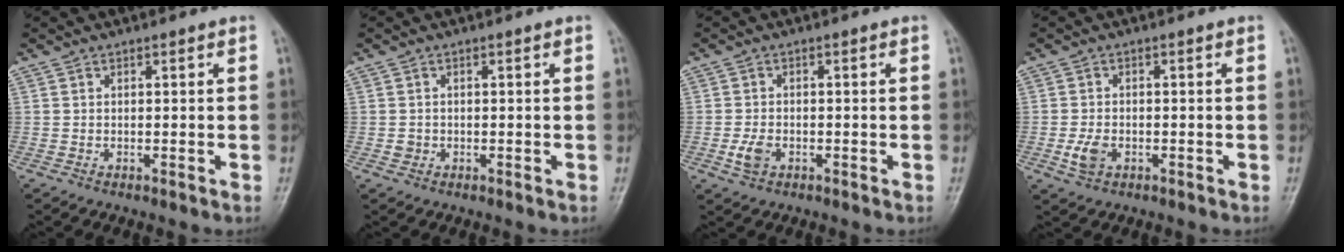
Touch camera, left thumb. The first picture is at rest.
{"total": 1.3, "force": [-0.3, 1.2, 0.3], "torque": [0.001, 0.003, -0.002]}
{"total": 3.1, "force": [-1.1, 2.1, 1.9], "torque": [-0.038, 0.002, -0.020]}
{"total": 3.4, "force": [-1.1, 2.4, 2.2], "torque": [-0.043, 0.000, -0.019]}